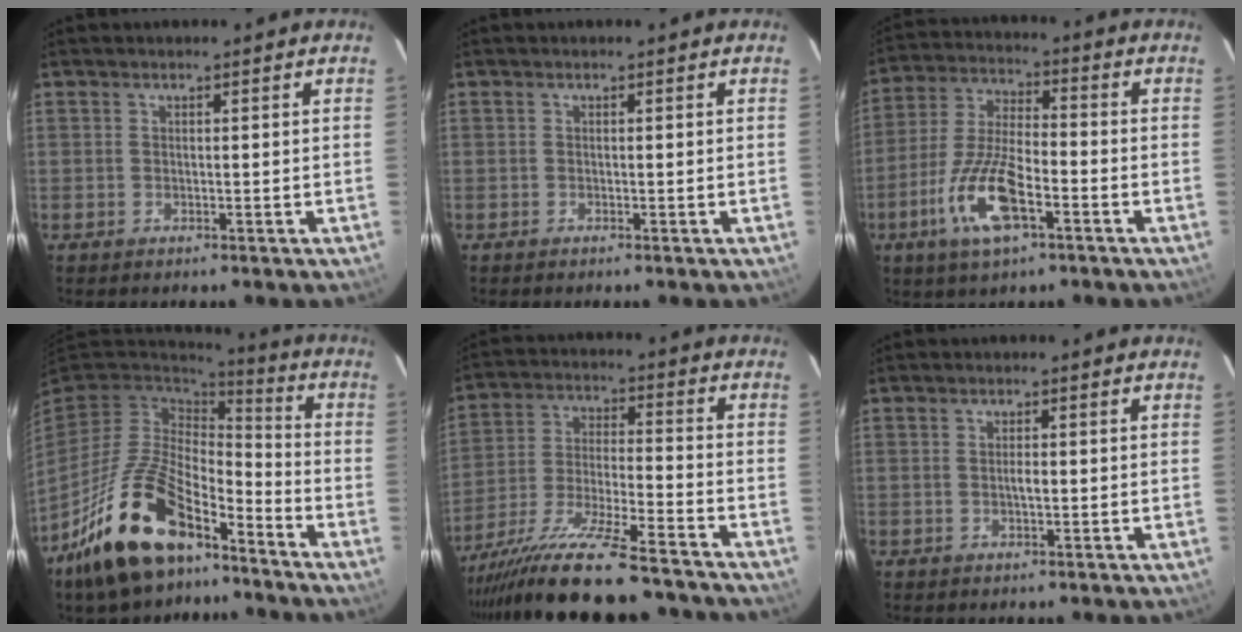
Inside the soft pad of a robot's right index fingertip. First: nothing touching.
{"total": 0.0}
{"total": 13.3, "force": [-6.0, 4.3, 11.1], "torque": [-0.239, -0.010, -0.117]}
{"total": 20.5, "force": [-13.0, 9.1, 12.8], "torque": [-0.269, -0.015, -0.234]}
{"total": 22.7, "force": [-19.4, 2.1, 11.6], "torque": [-0.233, -0.061, -0.315]}
{"total": 1.4, "force": [-0.1, 0.5, 1.3], "torque": [-0.023, 0.002, -0.002]}